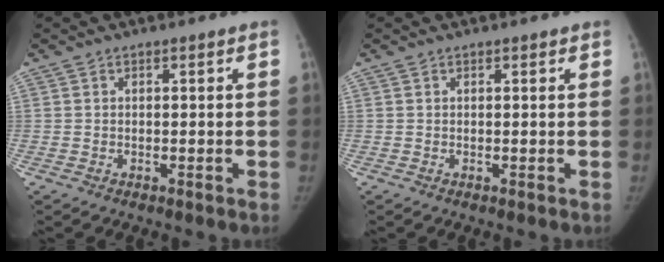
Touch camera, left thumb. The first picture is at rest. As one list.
[{"total": 0.0}]